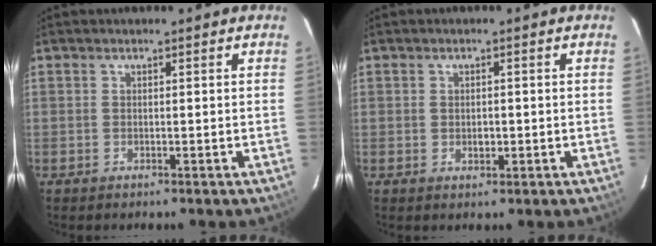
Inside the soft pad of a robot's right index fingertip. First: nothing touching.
{"total": 1.6, "force": [-0.2, 1.4, 0.8], "torque": [-0.011, 0.000, -0.002]}